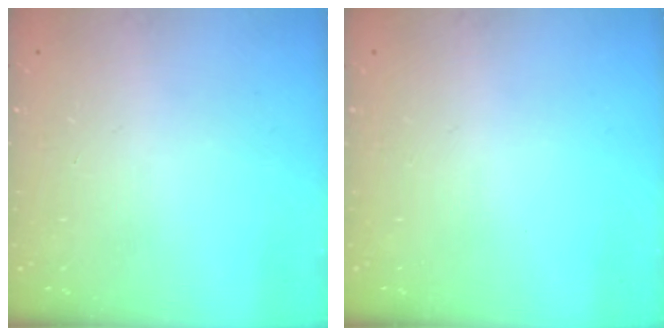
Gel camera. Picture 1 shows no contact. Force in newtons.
{"total": 0.0}